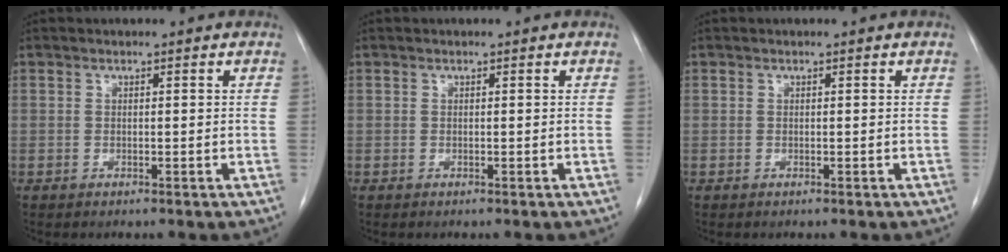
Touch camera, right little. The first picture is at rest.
{"total": 0.0}
{"total": 0.0}